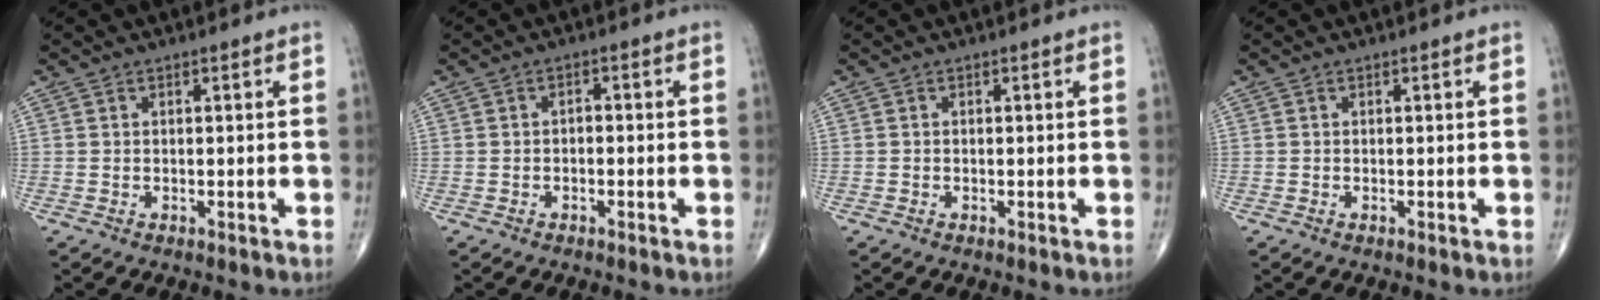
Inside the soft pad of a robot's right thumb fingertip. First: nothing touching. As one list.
[{"total": 1.2, "force": [-0.5, 0.8, 0.8], "torque": [-0.007, 0.008, -0.012]}, {"total": 0.0}, {"total": 0.0}]